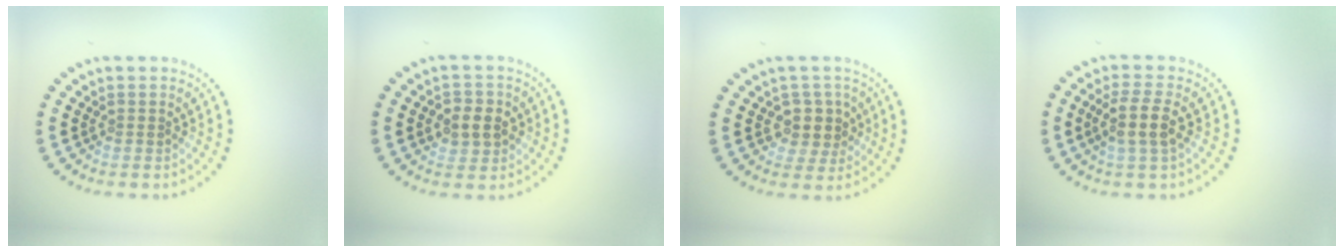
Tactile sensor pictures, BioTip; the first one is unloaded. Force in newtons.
{"total": 2.9, "press": 2.8, "slide": 0.5}
{"total": 2.9, "press": 2.6, "slide": 1.3}
{"total": 2.9, "press": 2.5, "slide": 1.4}